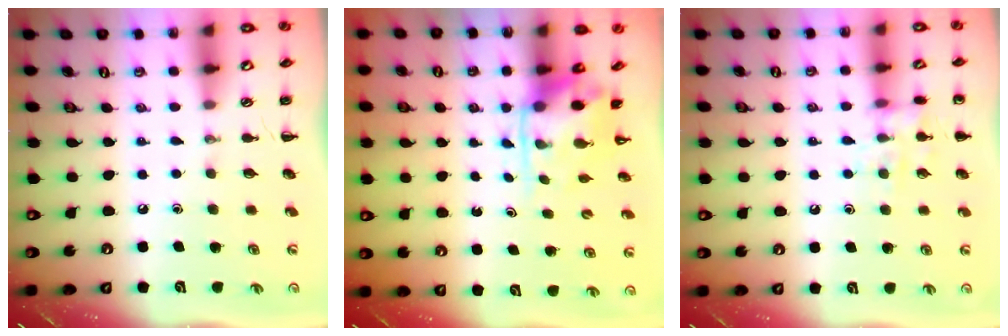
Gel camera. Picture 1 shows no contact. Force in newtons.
{"total": 3.4, "press": 3.3, "slide": 0.6}
{"total": 10.2, "press": 10.2, "slide": 0.6}